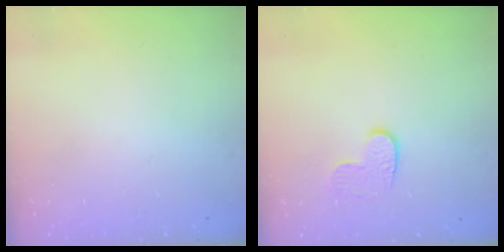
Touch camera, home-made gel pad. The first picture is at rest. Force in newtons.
{"total": 6.7, "press": 6.7, "slide": 0.5}